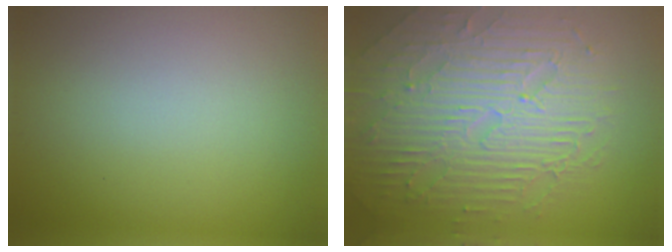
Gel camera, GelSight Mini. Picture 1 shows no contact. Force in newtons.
{"total": 9.6, "press": 6.4, "slide": 7.1}